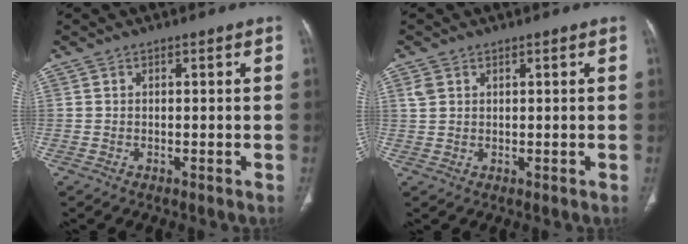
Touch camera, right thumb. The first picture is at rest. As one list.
[{"total": 2.0, "force": [1.0, 1.4, 1.0], "torque": [-0.020, 0.002, 0.027]}]